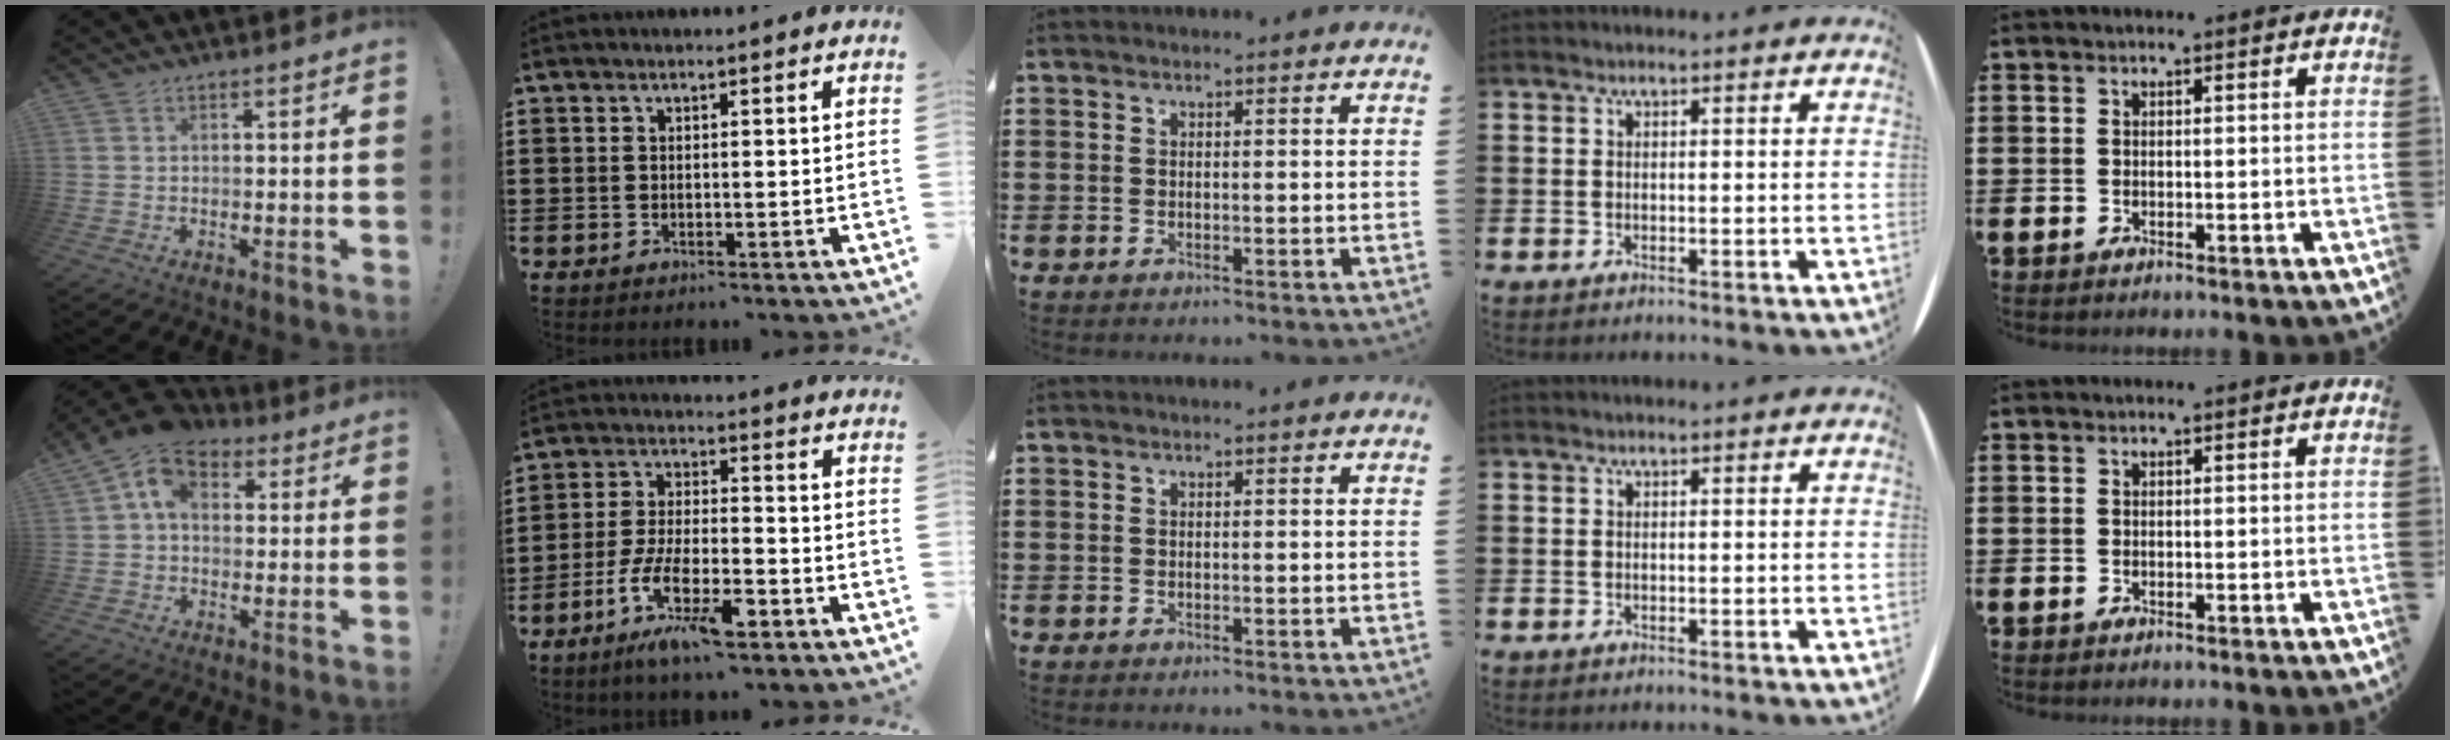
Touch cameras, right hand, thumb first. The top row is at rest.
{"thumb": {"total": 10.2, "force": [3.8, 7.4, 5.9], "torque": [-0.105, -0.002, 0.074]}, "index": {"total": 10.9, "force": [-6.2, 3.1, 8.4], "torque": [-0.177, -0.001, -0.117]}}